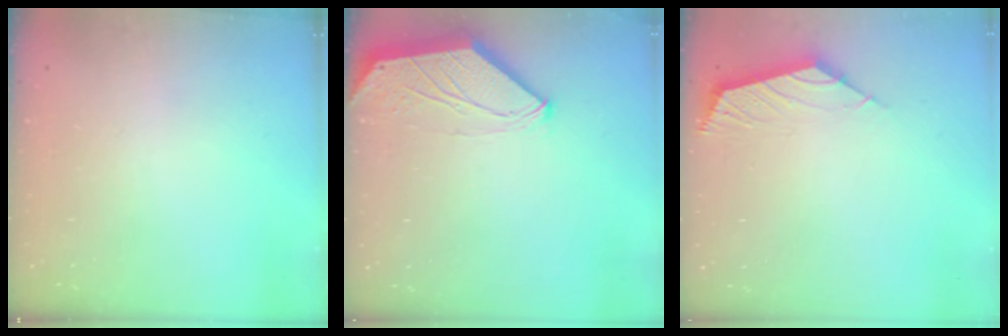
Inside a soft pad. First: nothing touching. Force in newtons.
{"total": 0.0}
{"total": 3.0, "press": 2.9, "slide": 0.8}